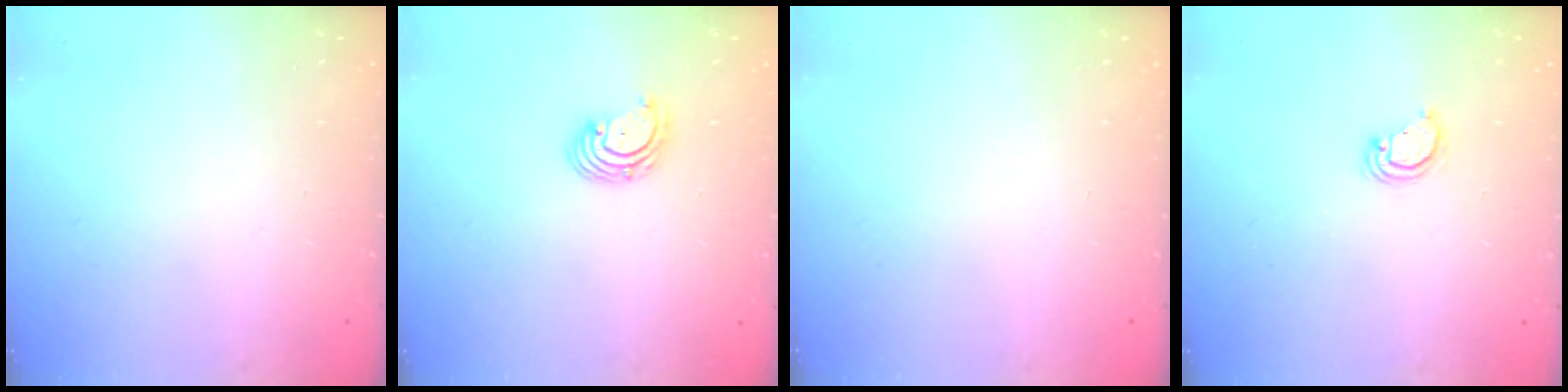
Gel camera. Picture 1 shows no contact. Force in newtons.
{"total": 2.9, "press": 2.9, "slide": 0.1}
{"total": 0.0}
{"total": 3.3, "press": 3.3, "slide": 0.2}